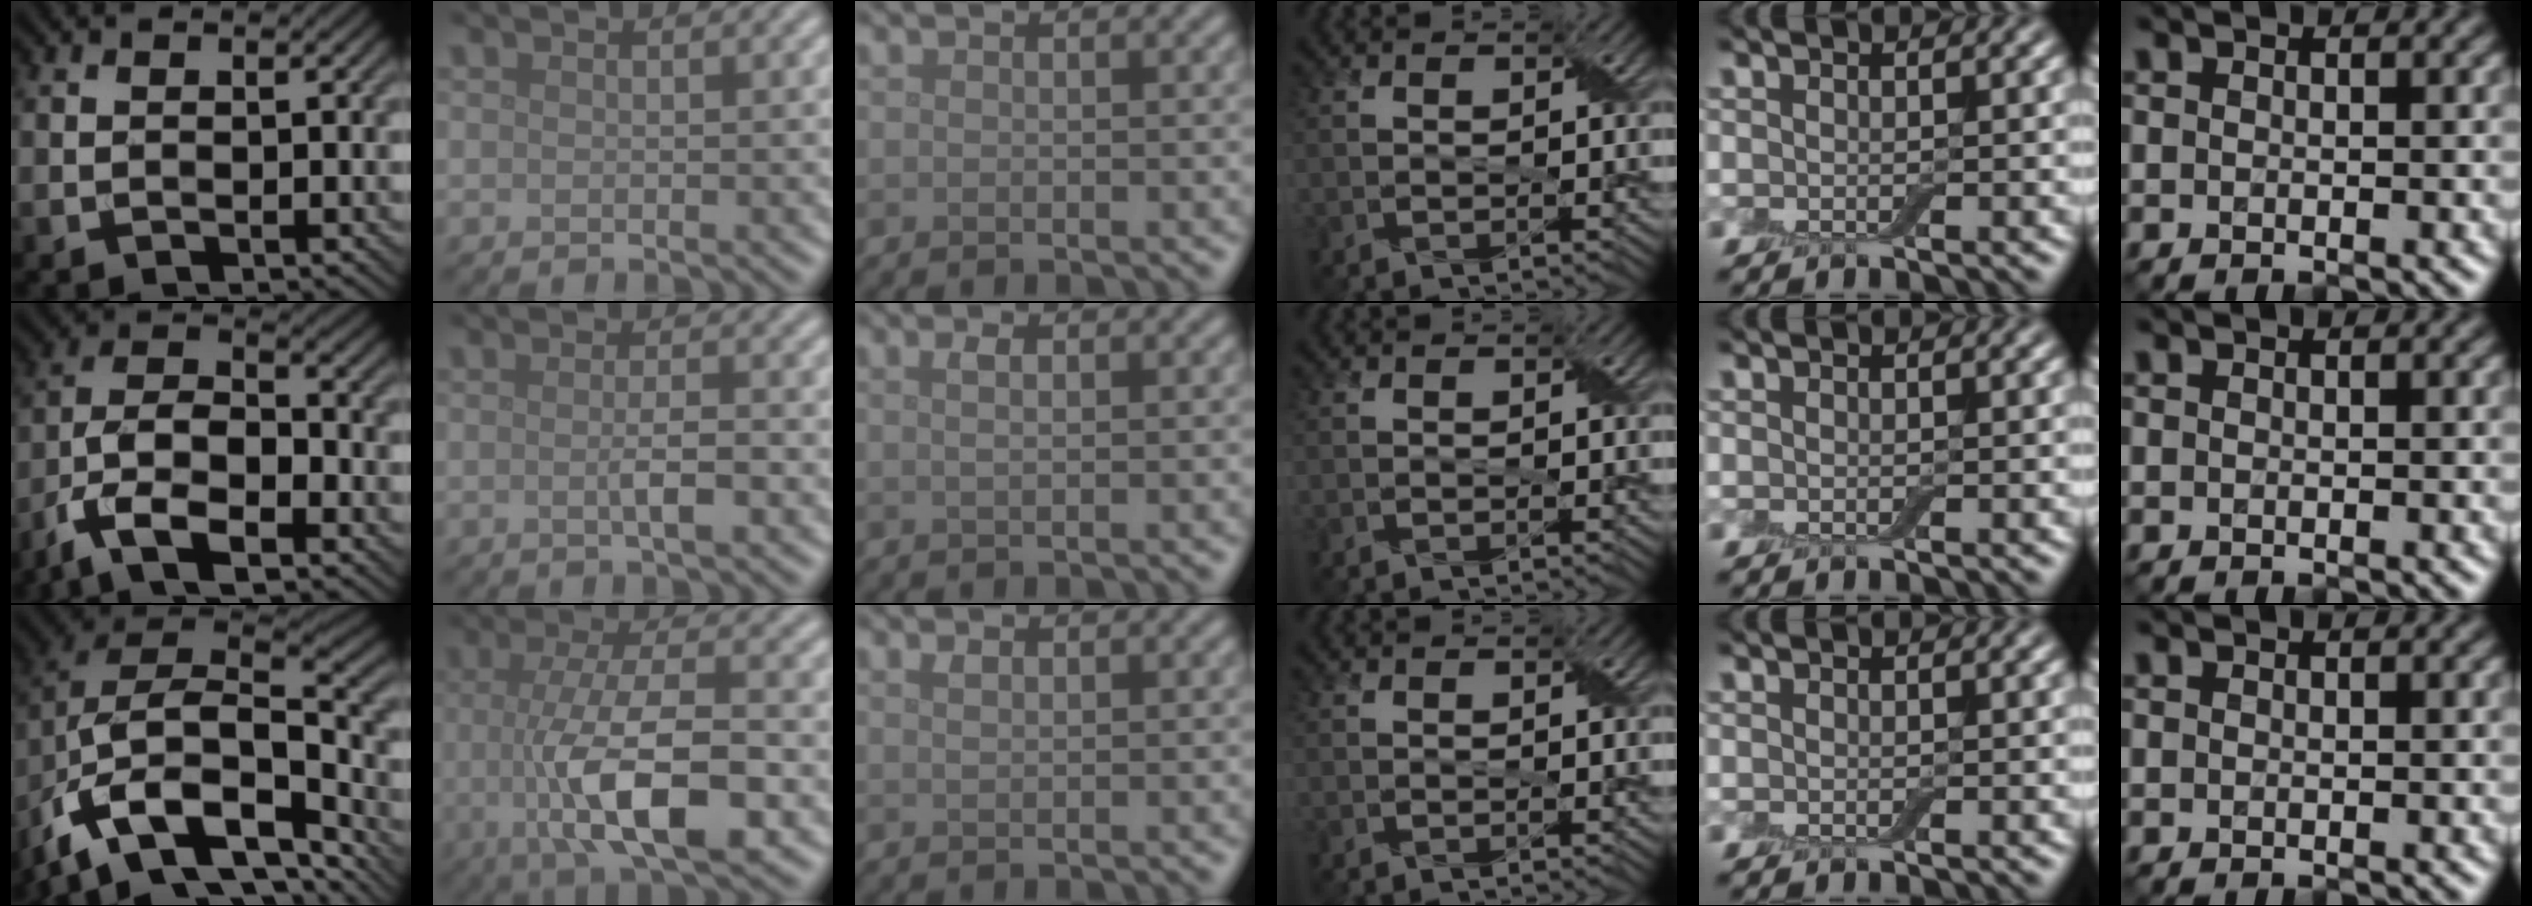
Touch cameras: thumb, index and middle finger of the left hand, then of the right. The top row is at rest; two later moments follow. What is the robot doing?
{"motion": "wrap", "object": "adhesive wrap"}